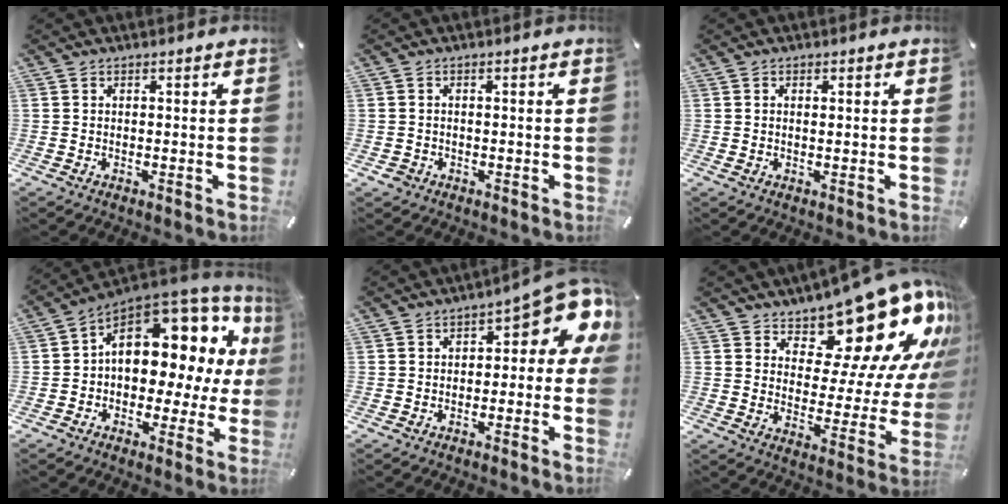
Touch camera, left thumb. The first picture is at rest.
{"total": 1.6, "force": [-0.7, 1.3, 0.4], "torque": [-0.008, 0.005, -0.016]}
{"total": 1.0, "force": [0.2, 0.4, 0.9], "torque": [-0.009, -0.002, 0.002]}
{"total": 14.9, "force": [4.9, 10.1, 9.9], "torque": [-0.120, -0.049, 0.076]}
{"total": 10.8, "force": [4.3, 4.6, 8.8], "torque": [-0.104, -0.043, 0.071]}
{"total": 19.8, "force": [14.1, 9.2, 10.4], "torque": [-0.138, -0.119, 0.235]}